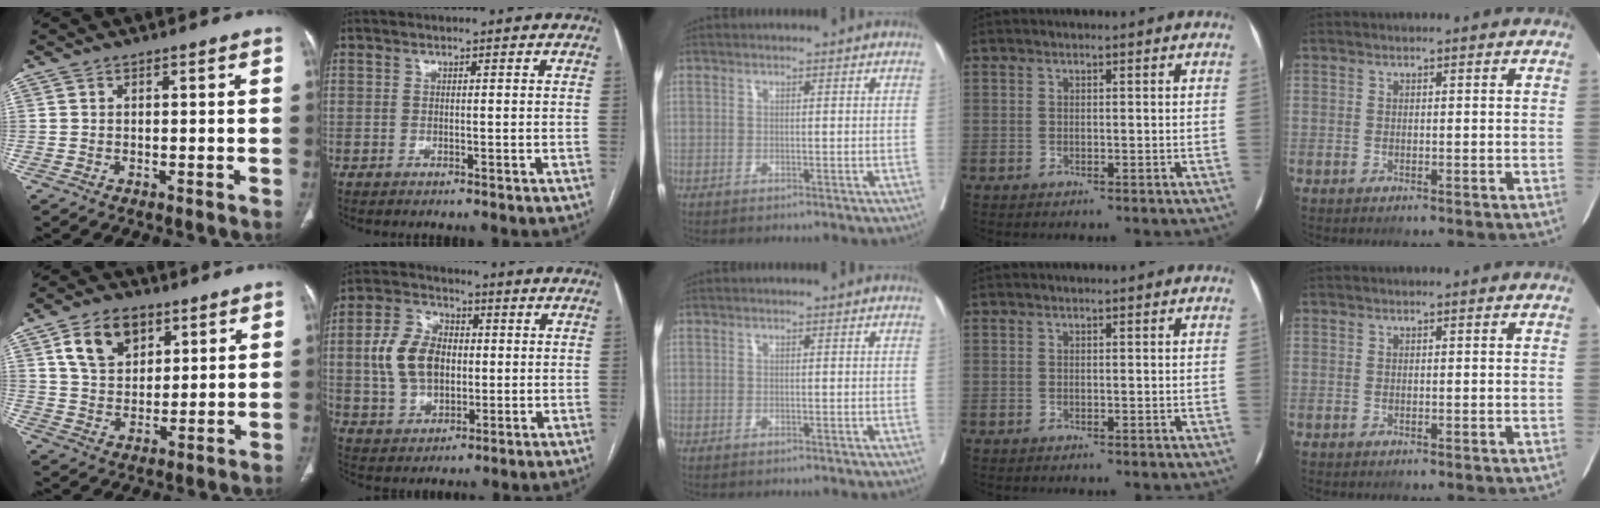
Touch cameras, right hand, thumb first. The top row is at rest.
{"thumb": {"total": 11.0, "force": [5.2, 7.3, 6.3], "torque": [-0.082, -0.017, 0.098]}, "index": {"total": 10.6, "force": [0.6, 7.3, 7.7], "torque": [-0.172, 0.025, 0.017]}}